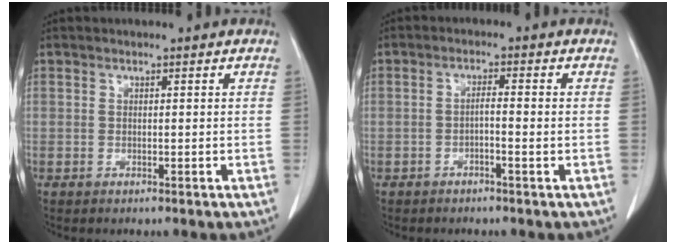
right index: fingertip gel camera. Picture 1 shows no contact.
{"total": 2.4, "force": [-0.7, 0.0, 2.3], "torque": [-0.042, 0.007, -0.012]}